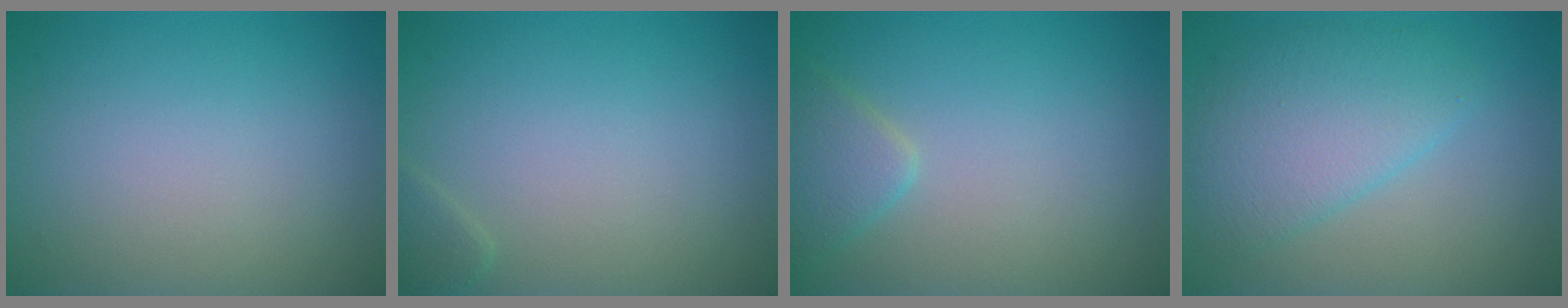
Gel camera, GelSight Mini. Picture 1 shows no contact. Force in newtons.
{"total": 1.0, "press": 1.0, "slide": 0.1}
{"total": 2.3, "press": 2.3, "slide": 0.2}
{"total": 4.9, "press": 4.9, "slide": 0.1}